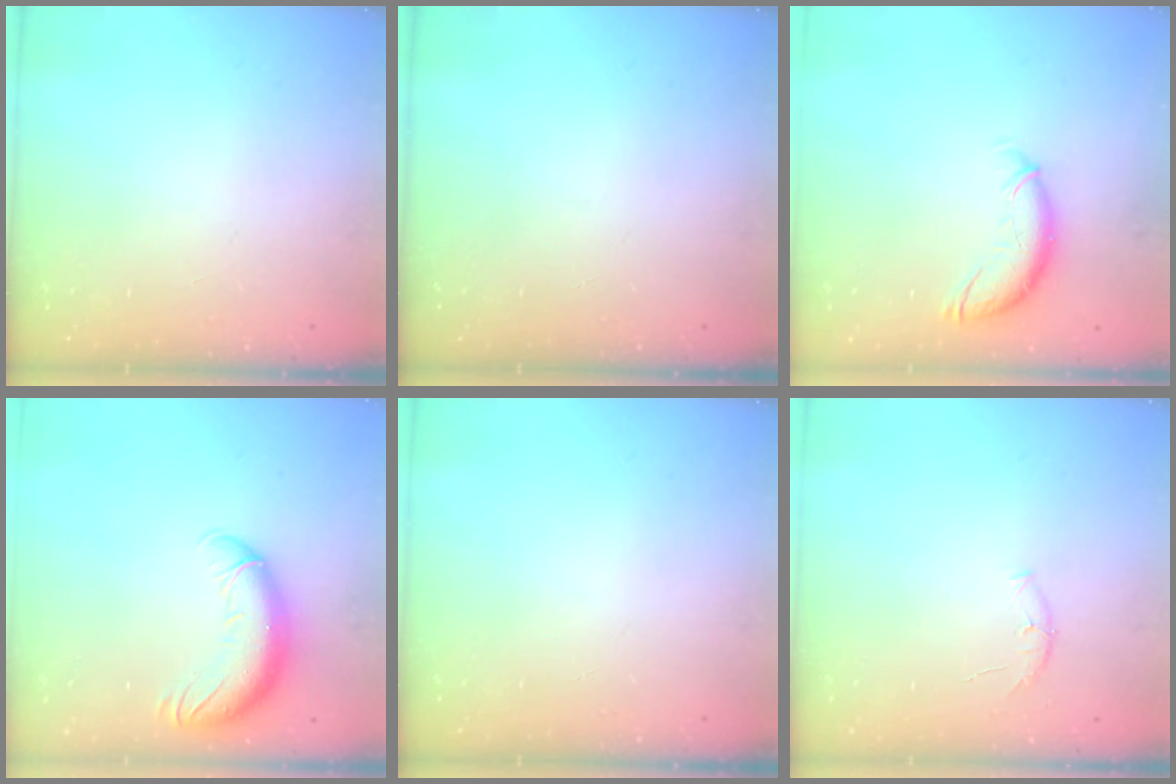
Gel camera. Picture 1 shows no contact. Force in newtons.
{"total": 0.0}
{"total": 10.8, "press": 10.6, "slide": 1.8}
{"total": 12.8, "press": 12.4, "slide": 3.1}
{"total": 0.0}
{"total": 5.6, "press": 5.5, "slide": 1.1}